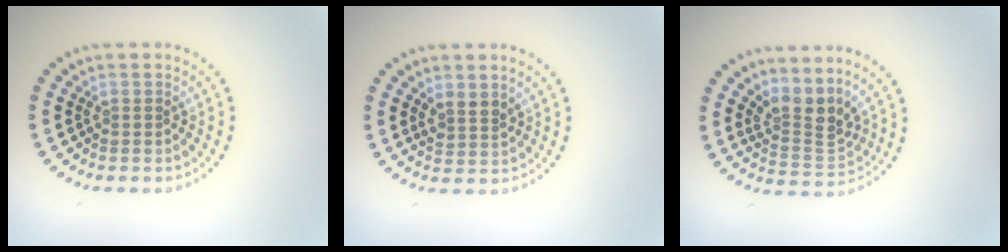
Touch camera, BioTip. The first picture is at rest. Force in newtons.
{"total": 1.7, "press": 1.4, "slide": 0.9}
{"total": 3.4, "press": 2.5, "slide": 2.3}